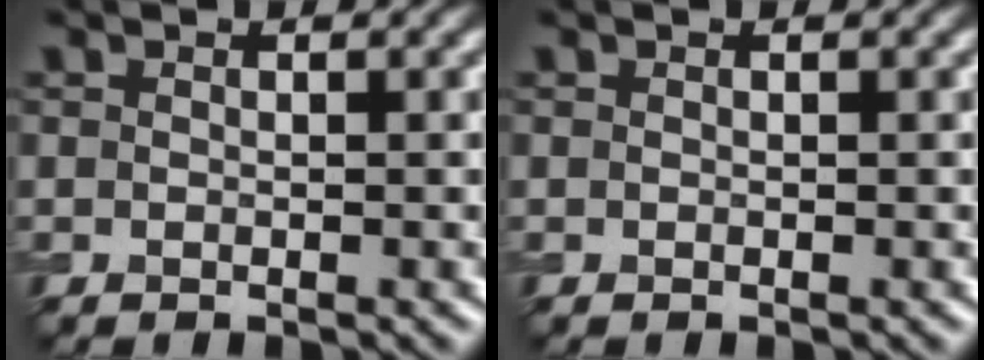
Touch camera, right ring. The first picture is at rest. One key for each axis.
{"total": 0.0}